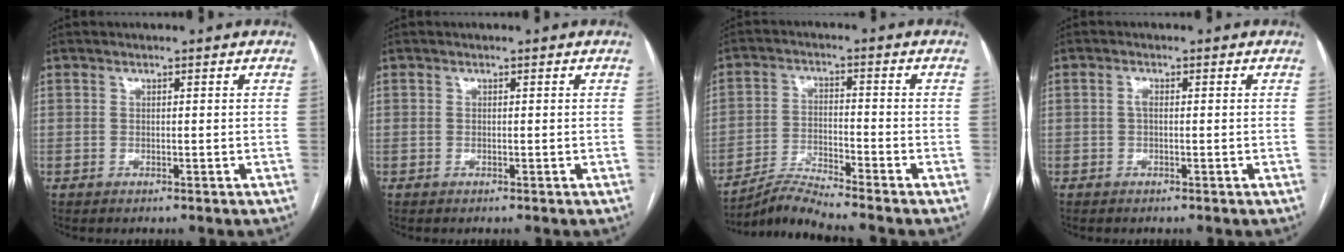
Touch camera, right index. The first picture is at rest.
{"total": 0.0}
{"total": 5.9, "force": [-5.5, -2.0, 0.9], "torque": [-0.029, -0.019, -0.104]}
{"total": 1.1, "force": [0.0, 0.4, 1.0], "torque": [-0.022, 0.002, -0.001]}